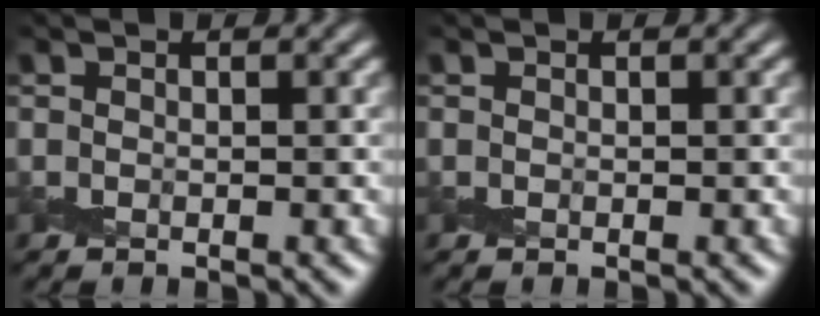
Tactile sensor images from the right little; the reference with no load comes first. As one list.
[{"total": 0.0}]